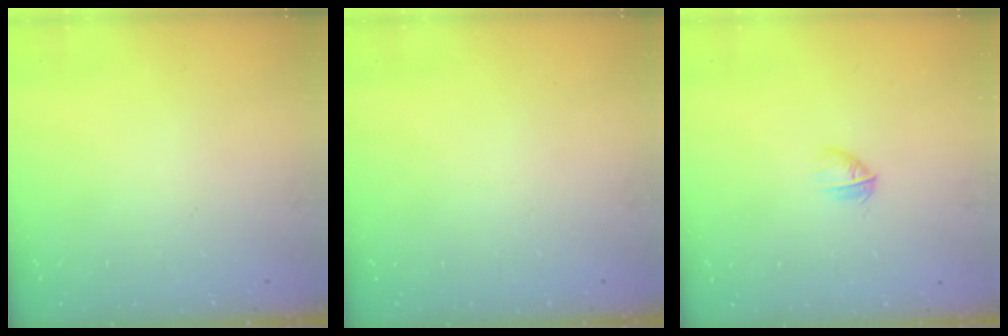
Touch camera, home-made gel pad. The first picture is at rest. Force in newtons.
{"total": 0.0}
{"total": 3.1, "press": 3.0, "slide": 0.9}